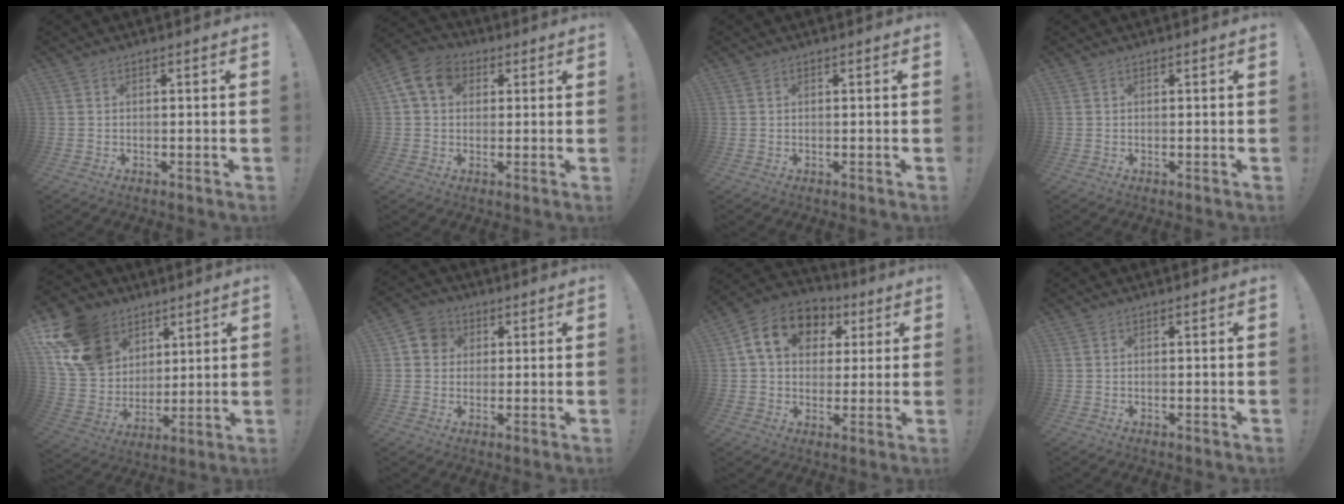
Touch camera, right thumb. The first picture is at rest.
{"total": 10.2, "force": [3.4, 7.7, 5.8], "torque": [-0.106, 0.002, 0.068]}
{"total": 0.0}
{"total": 0.0}
{"total": 18.5, "force": [9.0, 14.2, 7.7], "torque": [-0.142, -0.045, 0.193]}
{"total": 6.6, "force": [1.4, 6.1, 2.4], "torque": [-0.038, 0.008, 0.029]}
{"total": 14.4, "force": [4.8, 11.0, 8.0], "torque": [-0.121, 0.000, 0.093]}
{"total": 0.0}